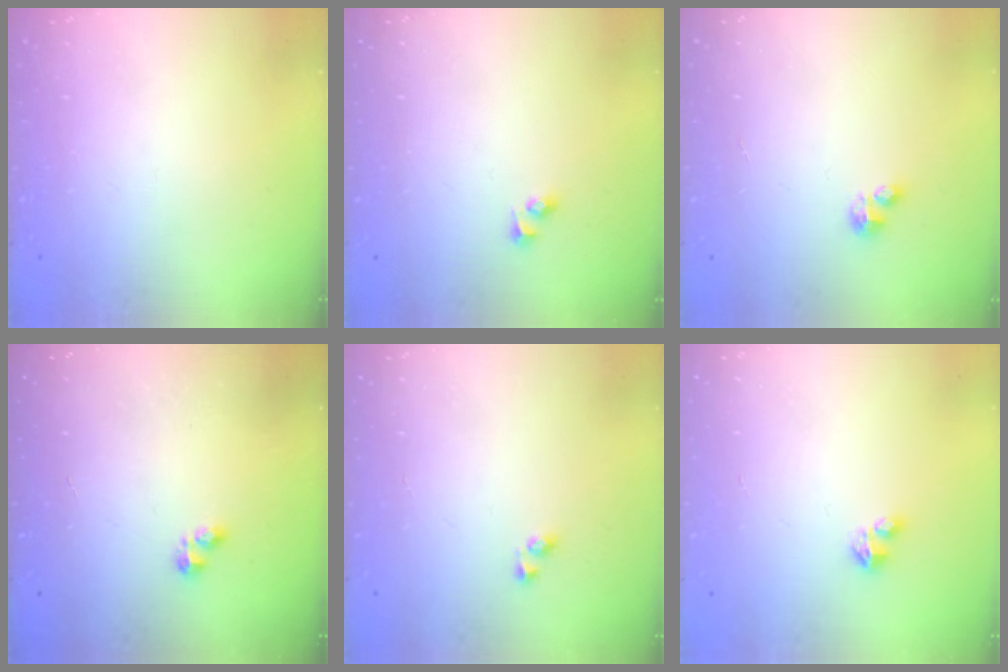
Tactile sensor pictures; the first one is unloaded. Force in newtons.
{"total": 2.7, "press": 2.5, "slide": 1.2}
{"total": 2.1, "press": 2.1, "slide": 0.2}
{"total": 3.4, "press": 3.3, "slide": 0.5}
{"total": 2.4, "press": 2.0, "slide": 1.3}
{"total": 2.1, "press": 2.1, "slide": 0.2}